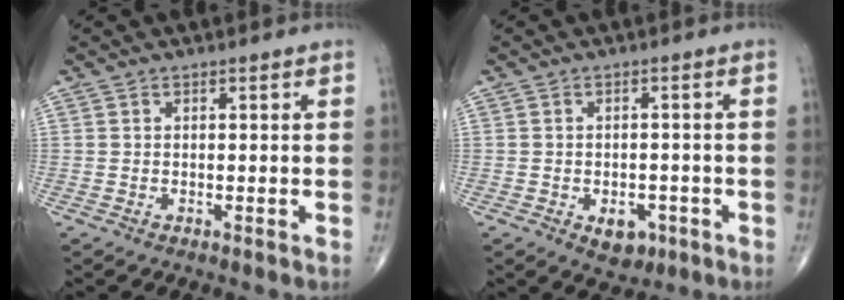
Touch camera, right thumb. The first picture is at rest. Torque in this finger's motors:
{"motor_torque": [1.93, 1.21, 0.19, -0.42, 0.01]}